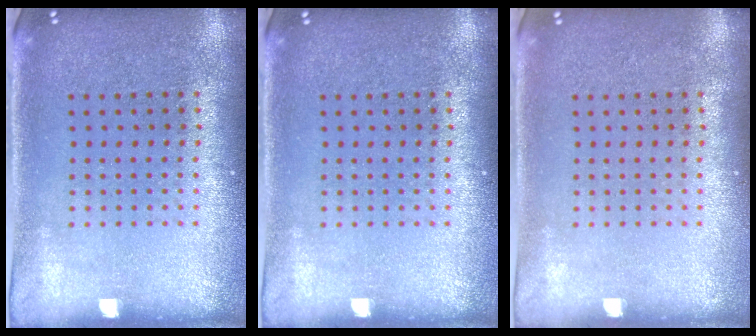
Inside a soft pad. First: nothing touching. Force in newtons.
{"total": 0.0}
{"total": 0.0}